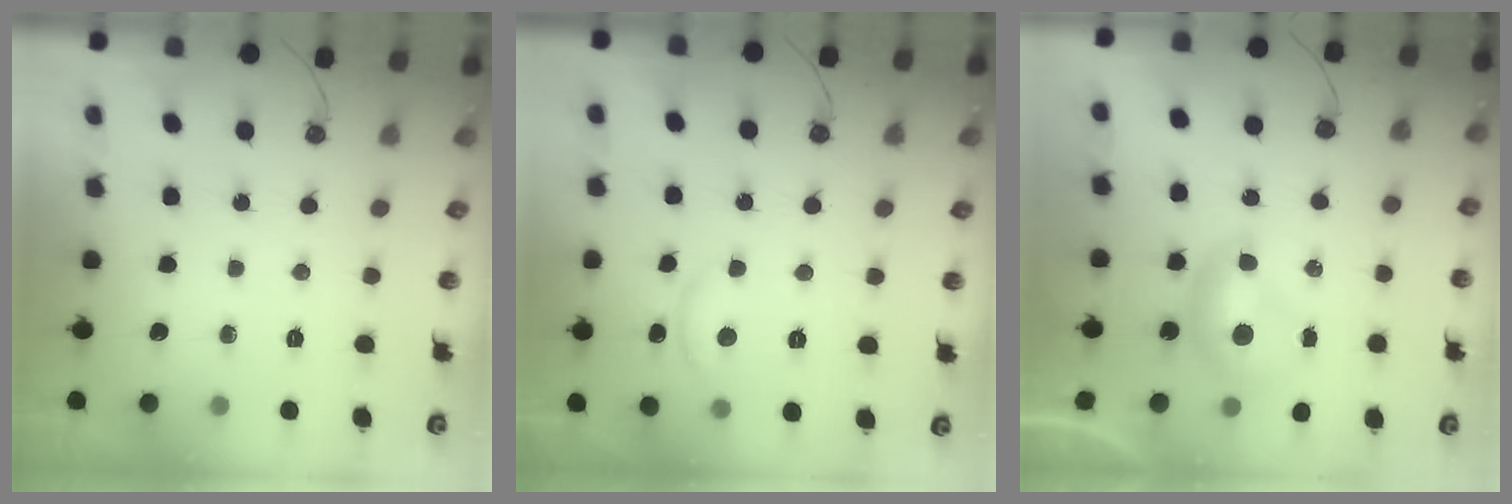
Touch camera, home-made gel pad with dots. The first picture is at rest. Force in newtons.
{"total": 0.5, "press": 0.1, "slide": 0.5}
{"total": 0.0}